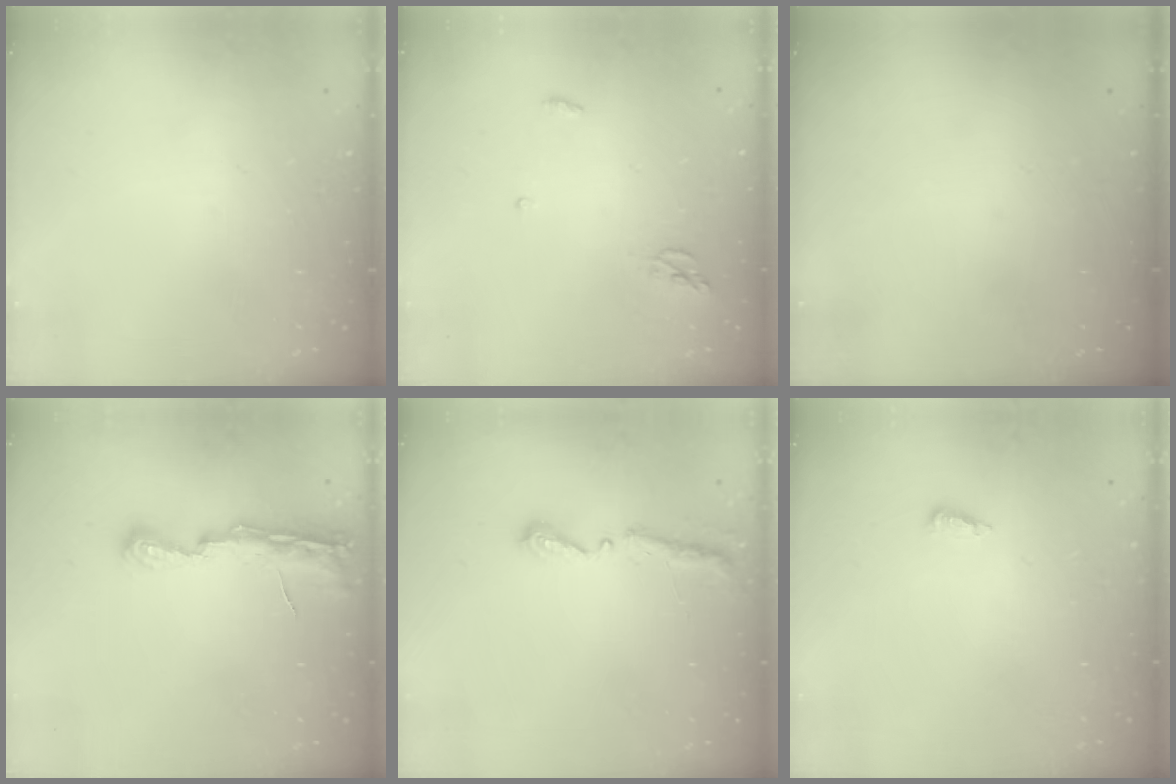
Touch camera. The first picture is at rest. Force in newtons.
{"total": 4.3, "press": 4.3, "slide": 0.3}
{"total": 0.0}
{"total": 7.6, "press": 7.5, "slide": 0.6}
{"total": 5.1, "press": 5.0, "slide": 0.6}
{"total": 4.3, "press": 4.2, "slide": 0.9}